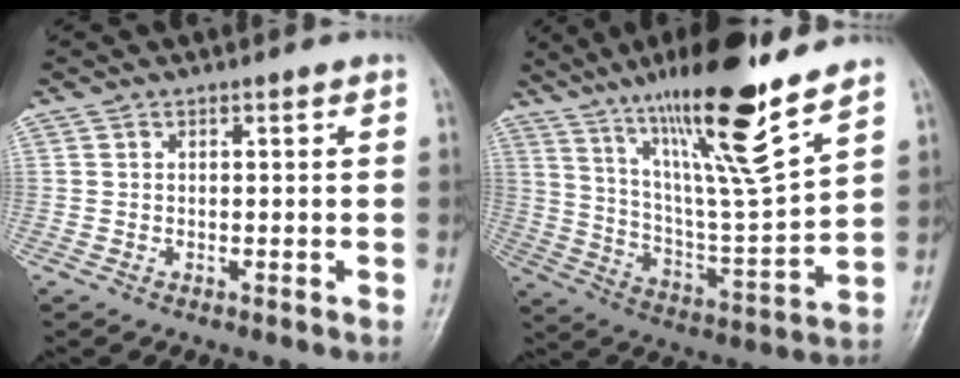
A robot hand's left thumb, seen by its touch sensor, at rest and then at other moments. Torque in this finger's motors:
{"motor_torque": [1.98, 0.42, 1.63, -1.14, 0.62]}